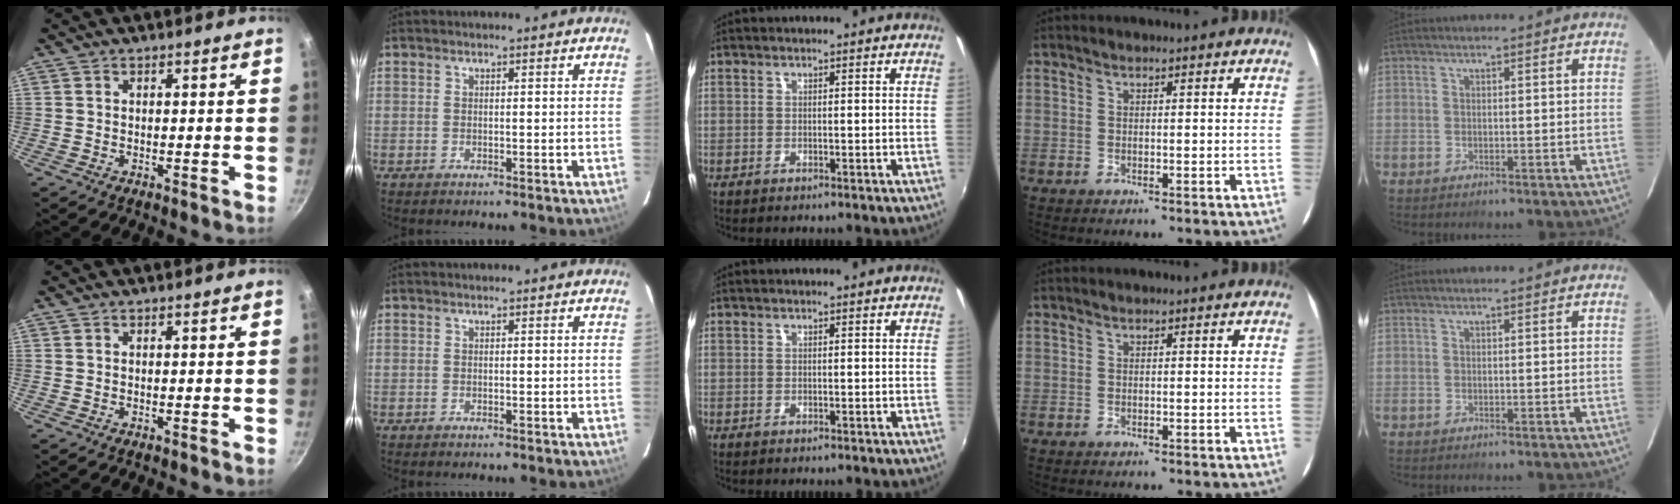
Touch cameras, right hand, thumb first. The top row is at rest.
{}